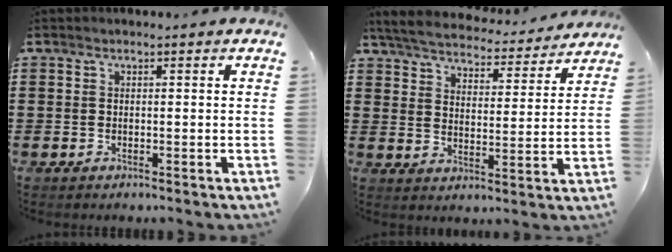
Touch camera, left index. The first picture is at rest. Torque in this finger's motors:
{"motor_torque": [2.14, 0.00, 0.65, 0.05]}